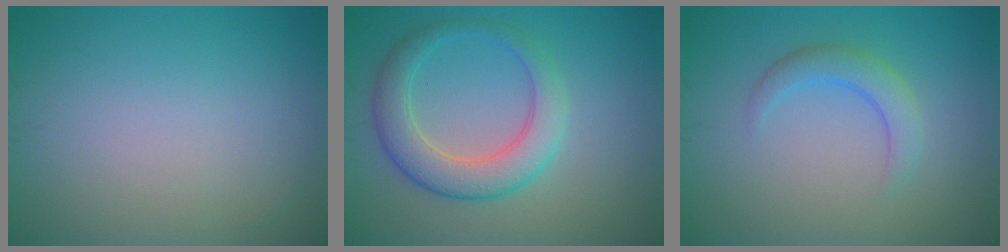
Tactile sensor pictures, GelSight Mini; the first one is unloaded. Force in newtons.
{"total": 4.2, "press": 4.2, "slide": 0.5}
{"total": 2.4, "press": 2.4, "slide": 0.0}